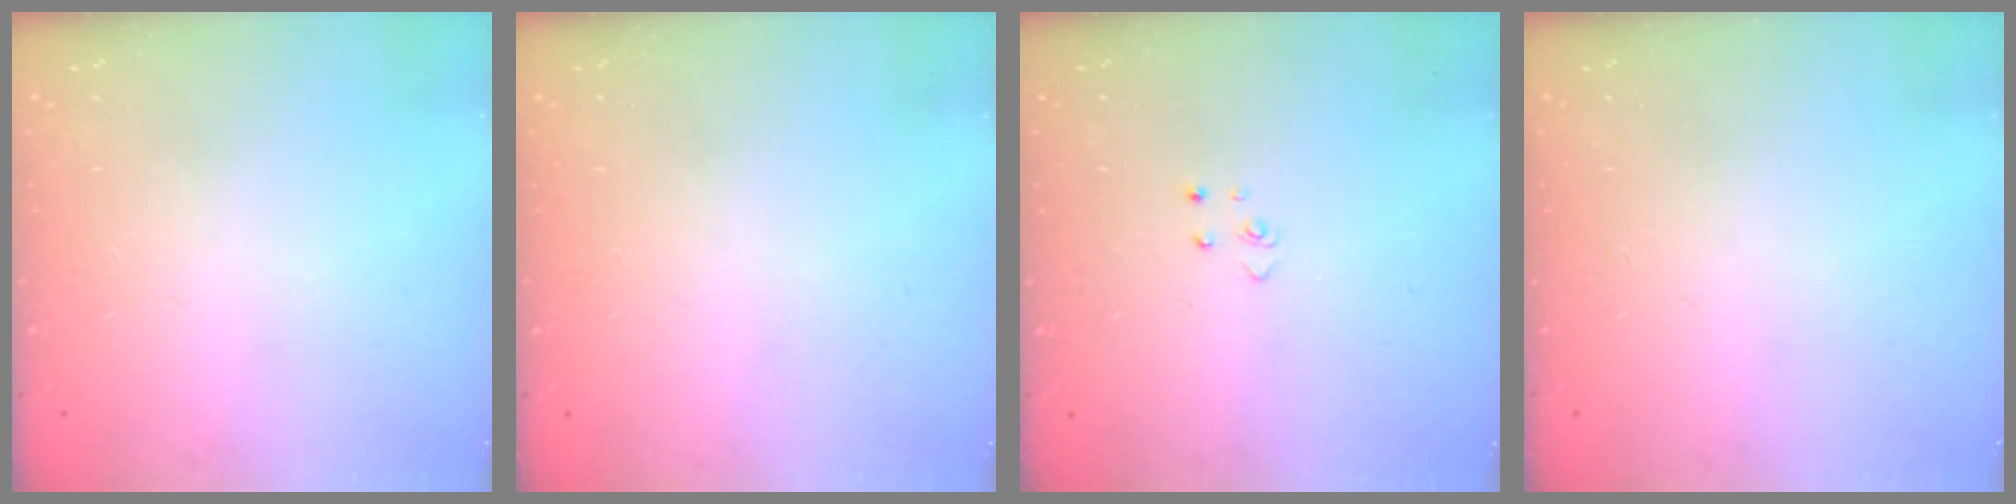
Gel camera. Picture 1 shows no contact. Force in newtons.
{"total": 0.0}
{"total": 2.8, "press": 2.8, "slide": 0.3}
{"total": 0.0}